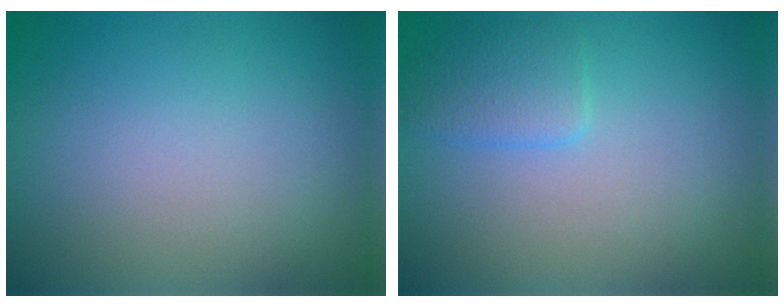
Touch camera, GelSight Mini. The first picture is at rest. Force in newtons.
{"total": 2.0, "press": 2.0, "slide": 0.1}